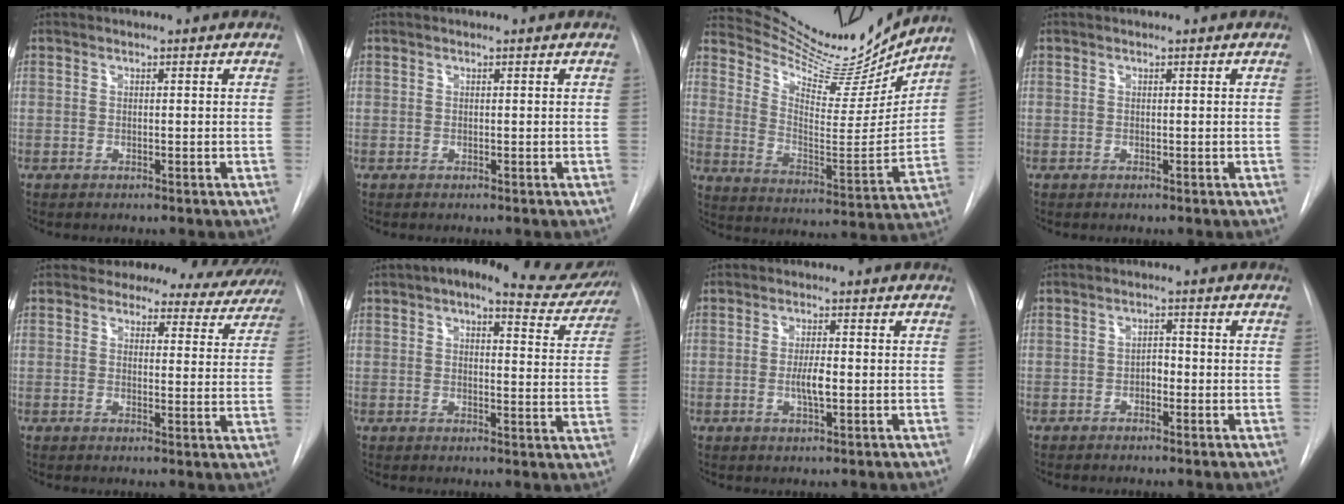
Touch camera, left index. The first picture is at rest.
{"total": 0.0}
{"total": 18.6, "force": [17.7, 2.6, 4.9], "torque": [-0.089, -0.061, 0.266]}
{"total": 0.0}
{"total": 12.8, "force": [11.9, 4.5, 0.9], "torque": [0.022, -0.027, 0.106]}
{"total": 15.5, "force": [13.3, 4.3, 6.5], "torque": [-0.067, -0.006, 0.148]}
{"total": 3.2, "force": [-0.4, 0.6, 3.1], "torque": [-0.061, -0.003, -0.007]}
{"total": 1.8, "force": [-0.6, 1.1, 1.3], "torque": [-0.015, 0.006, -0.012]}